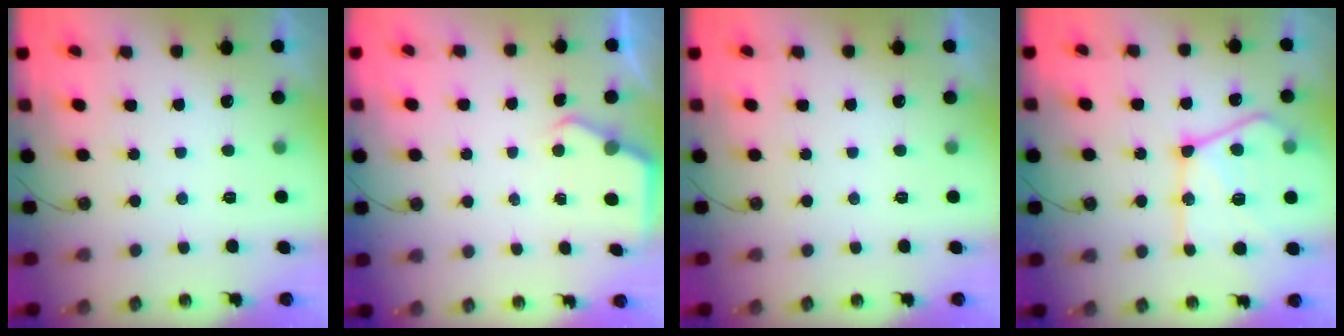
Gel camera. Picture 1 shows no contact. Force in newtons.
{"total": 2.6, "press": 2.5, "slide": 0.4}
{"total": 0.0}
{"total": 22.3, "press": 22.2, "slide": 2.8}